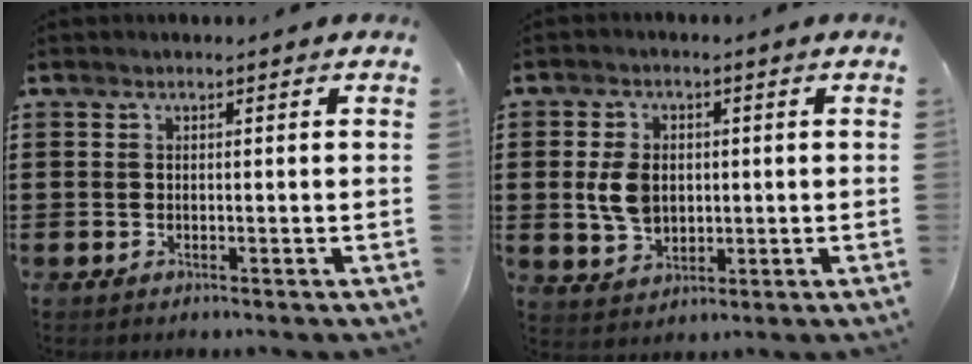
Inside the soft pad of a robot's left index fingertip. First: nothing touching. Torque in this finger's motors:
{"motor_torque": [1.27, 0.54, 0.68, 0.16]}